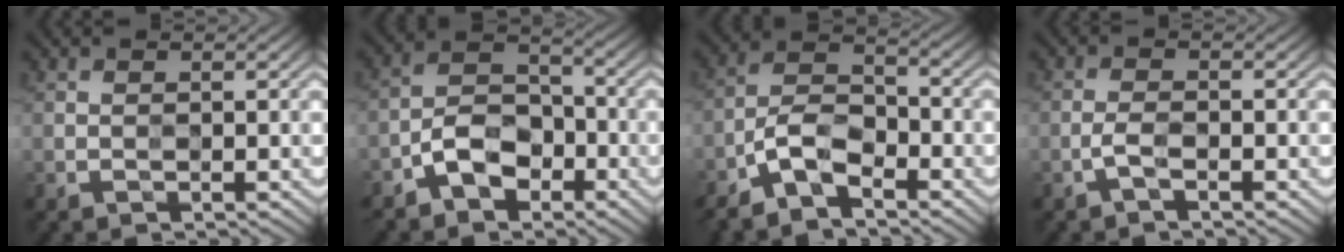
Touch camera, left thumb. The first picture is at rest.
{"total": 6.5, "force": [-3.8, 3.7, 3.7], "torque": [-0.063, 0.008, -0.086]}
{"total": 7.7, "force": [-5.1, 3.0, 4.9], "torque": [-0.094, 0.003, -0.112]}
{"total": 2.0, "force": [-1.2, 0.5, 1.5], "torque": [-0.034, 0.004, -0.028]}